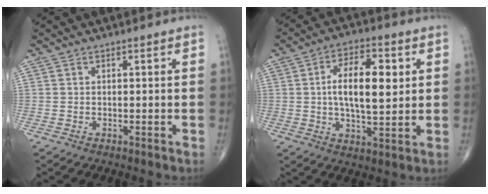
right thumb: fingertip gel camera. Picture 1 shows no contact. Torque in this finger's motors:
{"motor_torque": [-0.10, 0.64, 0.57, 0.16, 0.22]}